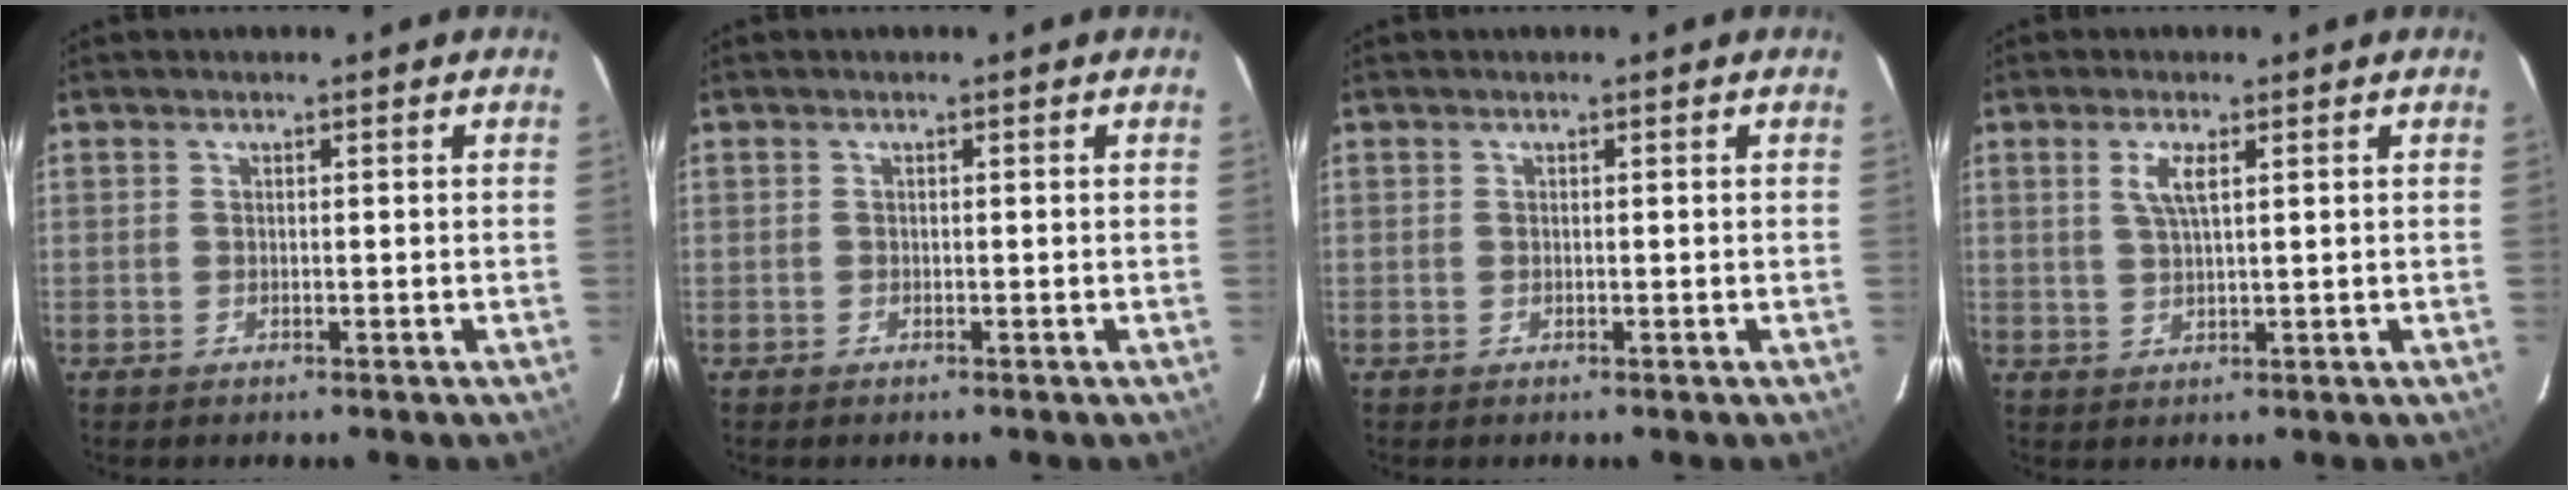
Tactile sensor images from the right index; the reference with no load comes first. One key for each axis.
{"total": 0.0}
{"total": 0.0}
{"total": 3.6, "fx": 1.4, "fy": 0.7, "fz": 3.2, "tx": -0.066, "ty": 0.001, "tz": 0.028}